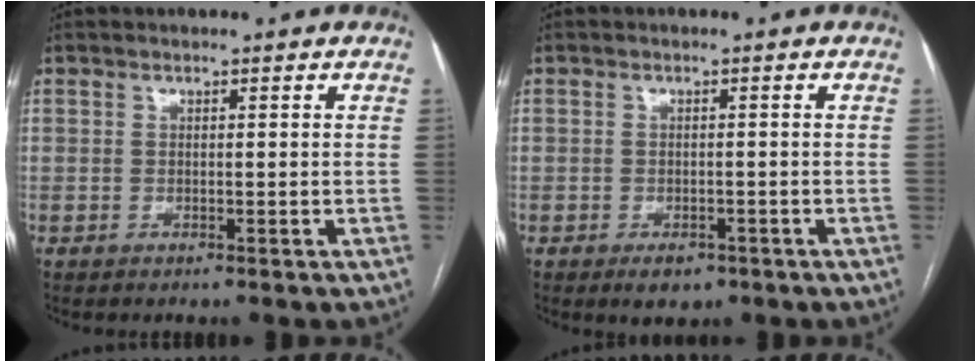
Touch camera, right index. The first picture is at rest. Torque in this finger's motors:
{"motor_torque": [-0.10, 0.00, -0.17, -0.05]}